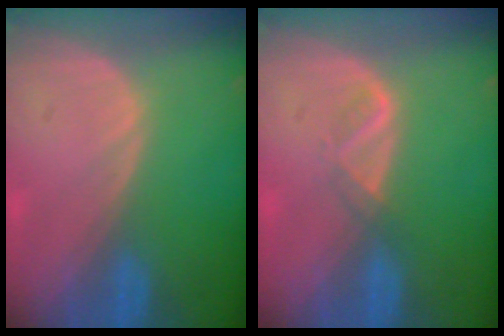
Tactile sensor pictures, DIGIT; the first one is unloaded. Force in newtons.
{"total": 1.9, "press": 1.8, "slide": 0.7}